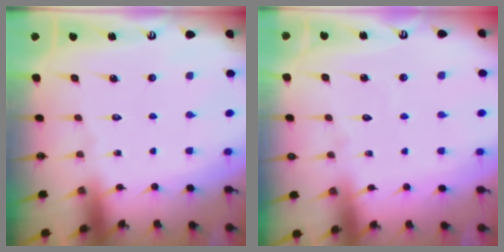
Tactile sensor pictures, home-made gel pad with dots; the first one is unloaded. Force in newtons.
{"total": 3.3, "press": 3.3, "slide": 0.4}